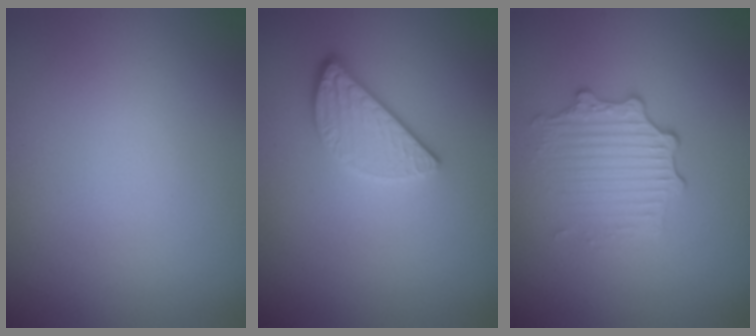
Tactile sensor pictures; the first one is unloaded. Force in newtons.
{"total": 3.3, "press": 2.7, "slide": 1.8}
{"total": 3.2, "press": 2.7, "slide": 1.8}